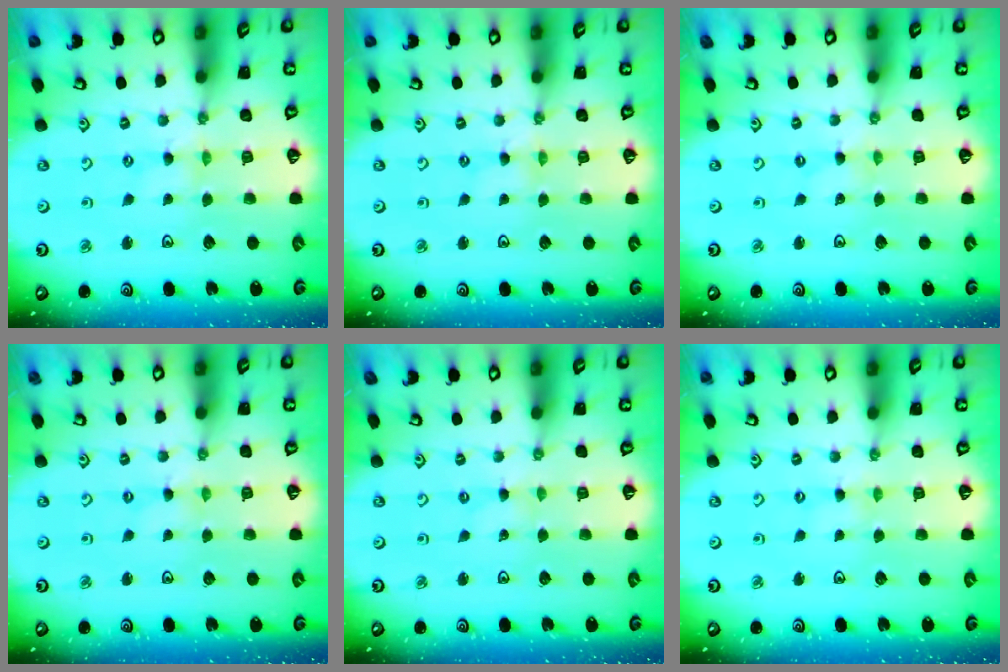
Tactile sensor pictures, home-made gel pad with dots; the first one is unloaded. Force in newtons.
{"total": 0.0}
{"total": 0.0}
{"total": 0.0}
{"total": 0.0}
{"total": 1.5, "press": 1.5, "slide": 0.2}